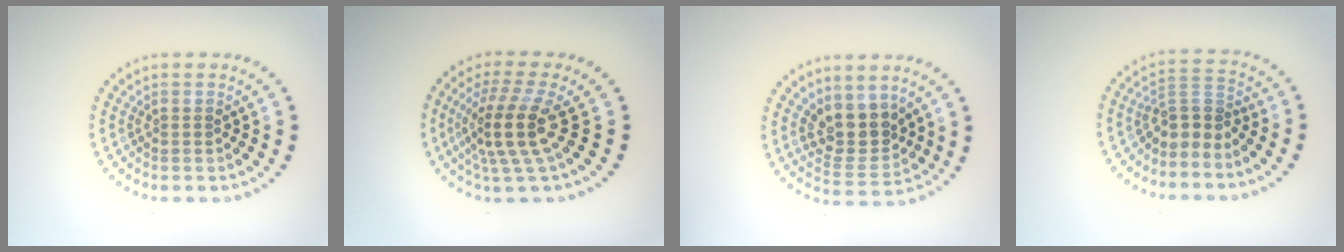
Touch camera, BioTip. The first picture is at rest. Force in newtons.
{"total": 4.5, "press": 3.4, "slide": 3.0}
{"total": 3.8, "press": 3.4, "slide": 1.6}
{"total": 2.9, "press": 2.0, "slide": 2.0}